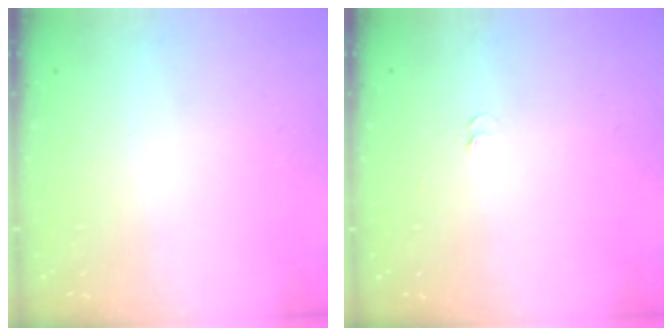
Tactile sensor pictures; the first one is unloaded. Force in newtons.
{"total": 4.6, "press": 4.6, "slide": 0.4}